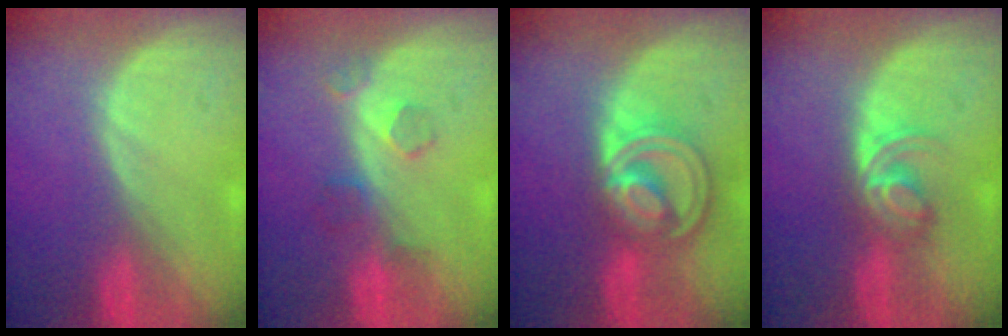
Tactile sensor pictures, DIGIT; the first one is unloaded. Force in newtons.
{"total": 4.0, "press": 3.6, "slide": 1.8}
{"total": 8.7, "press": 7.4, "slide": 4.6}
{"total": 5.6, "press": 4.8, "slide": 2.9}